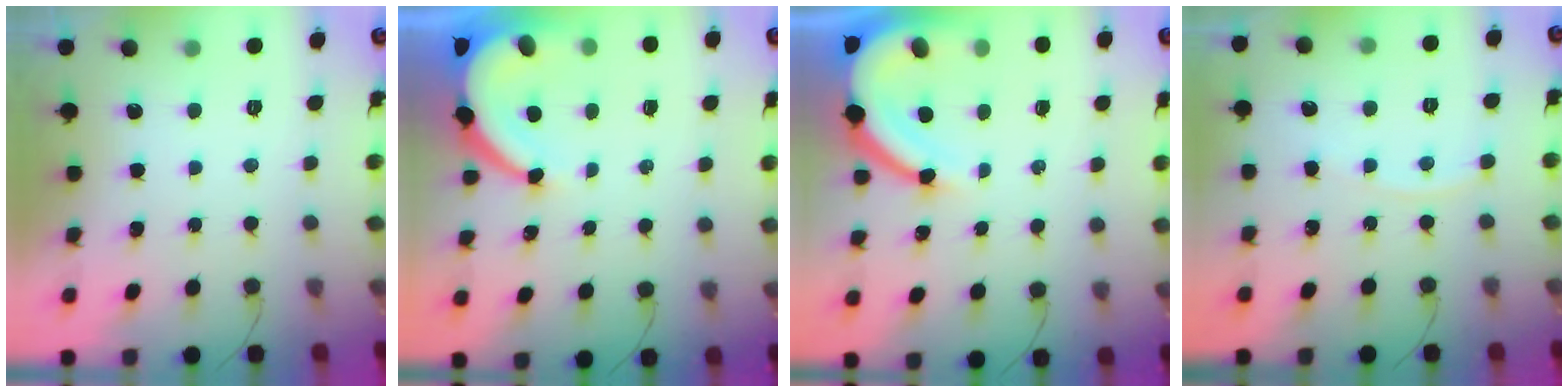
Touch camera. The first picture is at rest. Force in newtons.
{"total": 7.3, "press": 7.2, "slide": 0.9}
{"total": 9.6, "press": 9.5, "slide": 1.1}
{"total": 2.8, "press": 2.8, "slide": 0.4}